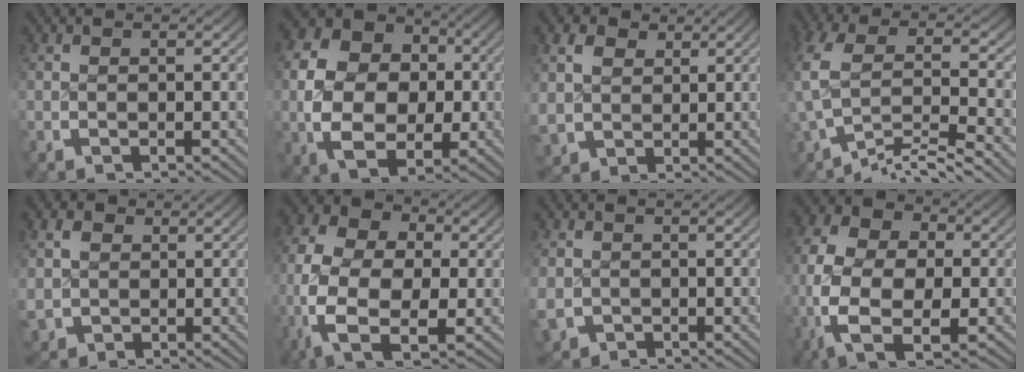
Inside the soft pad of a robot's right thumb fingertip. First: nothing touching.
{"total": 15.4, "force": [0.4, 11.6, 10.1], "torque": [-0.210, -0.025, 0.013]}
{"total": 4.4, "force": [1.6, 3.8, 1.7], "torque": [-0.039, -0.015, 0.039]}
{"total": 9.4, "force": [-2.6, 5.6, 7.0], "torque": [-0.171, -0.029, -0.027]}
{"total": 3.6, "force": [1.0, 3.2, 1.3], "torque": [-0.030, -0.013, 0.029]}
{"total": 12.4, "force": [-1.6, 8.5, 8.8], "torque": [-0.207, -0.046, -0.013]}
{"total": 2.9, "force": [-0.8, 2.7, 0.8], "torque": [-0.027, -0.021, -0.001]}
{"total": 11.3, "force": [-1.7, 7.7, 8.1], "torque": [-0.192, -0.043, -0.014]}